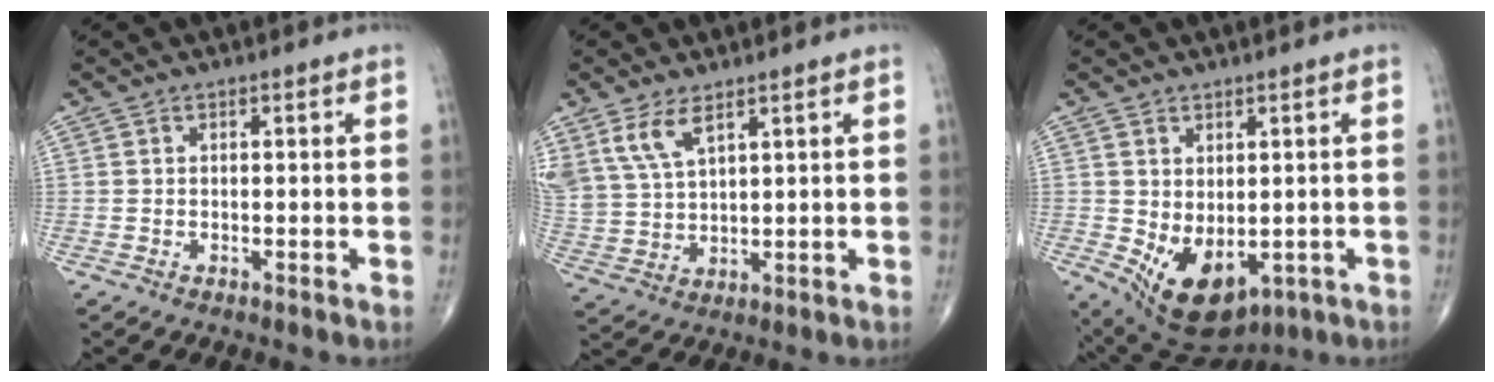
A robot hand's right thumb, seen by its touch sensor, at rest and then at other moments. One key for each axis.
{"total": 7.5, "fx": 4.7, "fy": 3.2, "fz": 4.9, "tx": -0.101, "ty": -0.014, "tz": 0.106}
{"total": 10.9, "fx": -2.3, "fy": 6.8, "fz": 8.3, "tx": -0.117, "ty": -0.004, "tz": -0.008}